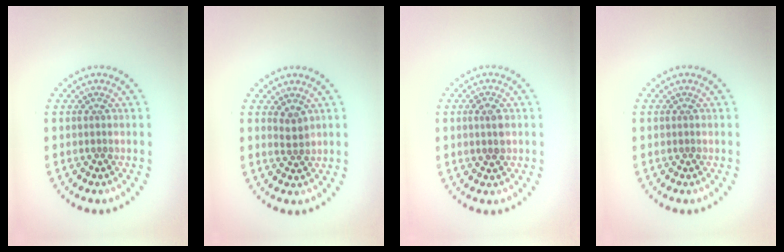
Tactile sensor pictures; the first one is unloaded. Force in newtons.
{"total": 1.2, "press": 1.0, "slide": 0.5}
{"total": 1.5, "press": 1.5, "slide": 0.1}
{"total": 0.0}